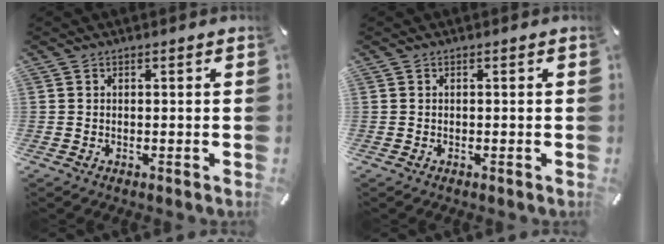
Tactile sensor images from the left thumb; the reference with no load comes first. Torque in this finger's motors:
{"motor_torque": [-0.07, 0.07, -0.02, -0.02, 0.00]}